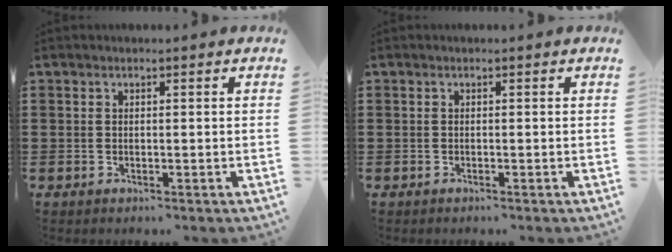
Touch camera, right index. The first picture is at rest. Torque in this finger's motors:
{"motor_torque": [-1.02, 1.12, -1.05, -0.21]}